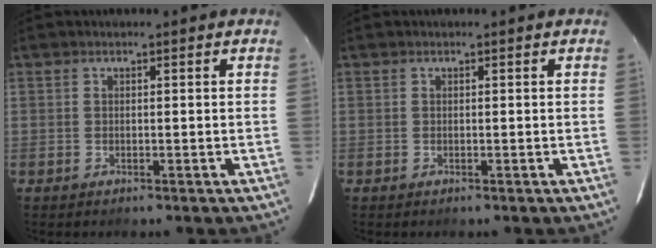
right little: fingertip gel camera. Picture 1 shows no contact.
{"total": 0.0}